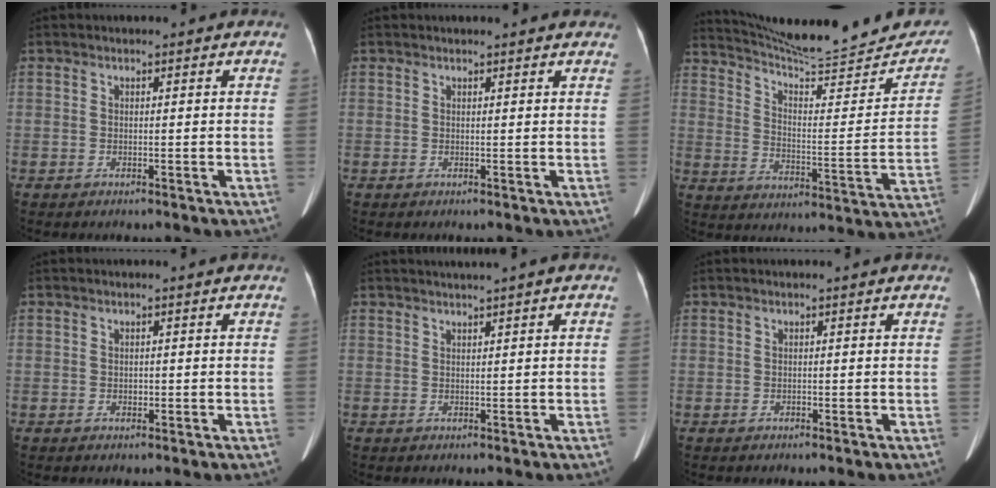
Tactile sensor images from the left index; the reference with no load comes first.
{"total": 5.2, "force": [4.8, 0.9, 1.7], "torque": [-0.016, 0.012, 0.040]}
{"total": 24.1, "force": [22.4, 3.1, 8.5], "torque": [-0.121, -0.052, 0.300]}
{"total": 0.5, "force": [0.0, 0.4, 0.3], "torque": [-0.004, 0.002, -0.002]}
{"total": 2.4, "force": [1.7, -0.4, 1.7], "torque": [-0.030, 0.016, 0.033]}
{"total": 0.0}